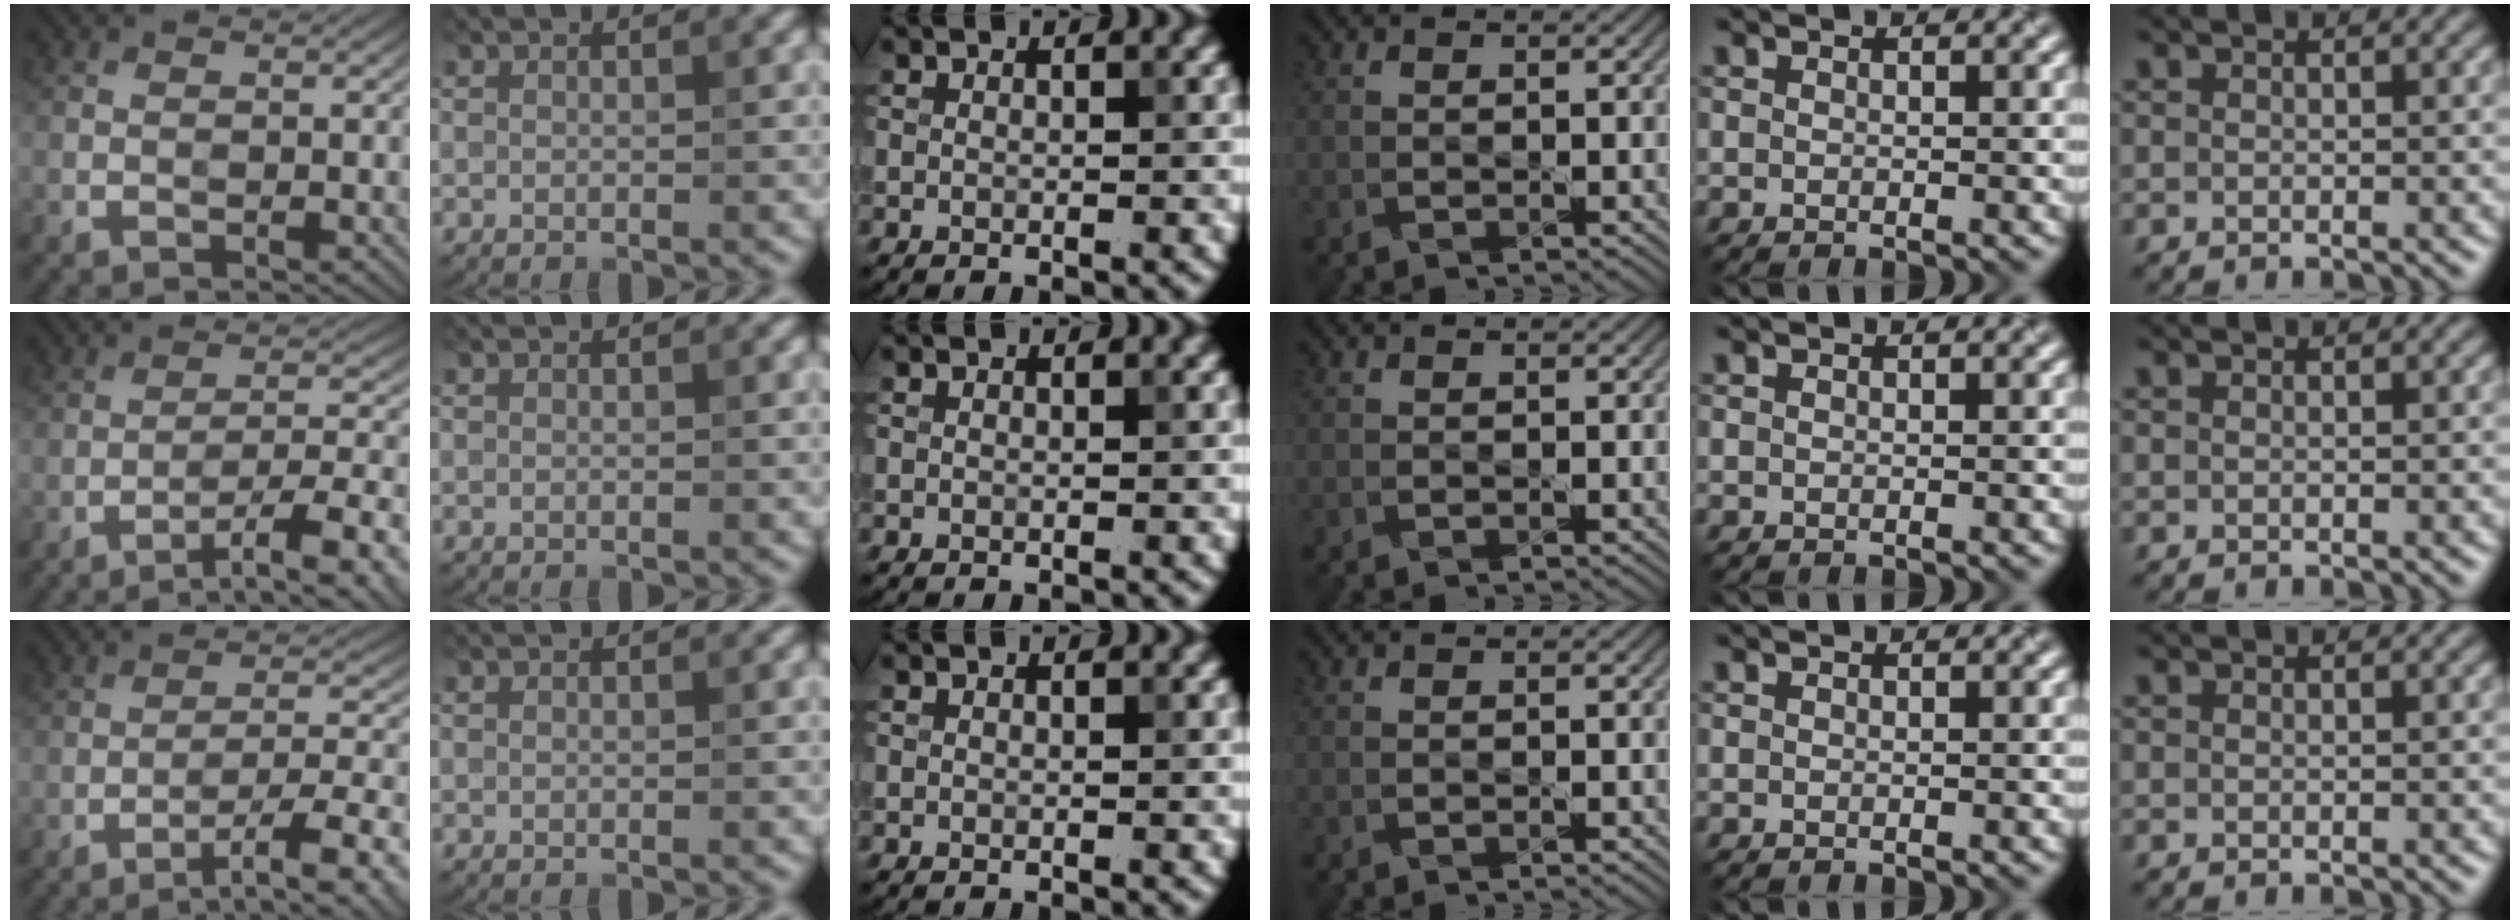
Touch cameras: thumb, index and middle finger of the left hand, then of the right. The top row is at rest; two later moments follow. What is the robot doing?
{"motion": "pour", "object": "oil cruet"}